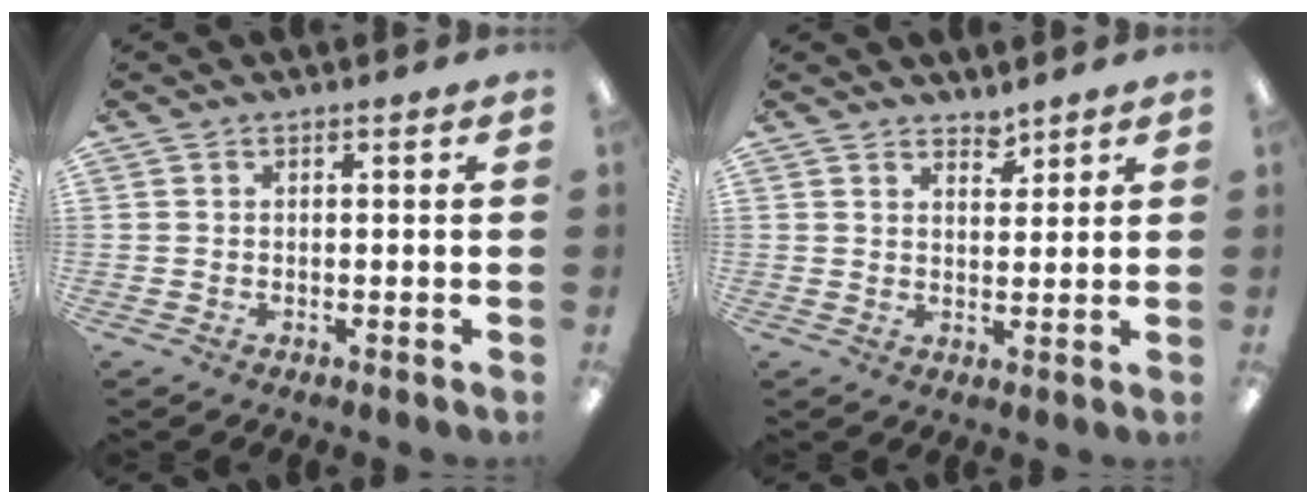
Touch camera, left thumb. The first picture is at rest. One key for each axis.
{"total": 3.4, "fx": 3.1, "fy": 1.3, "fz": 0.4, "tx": 0.004, "ty": -0.023, "tz": 0.056}